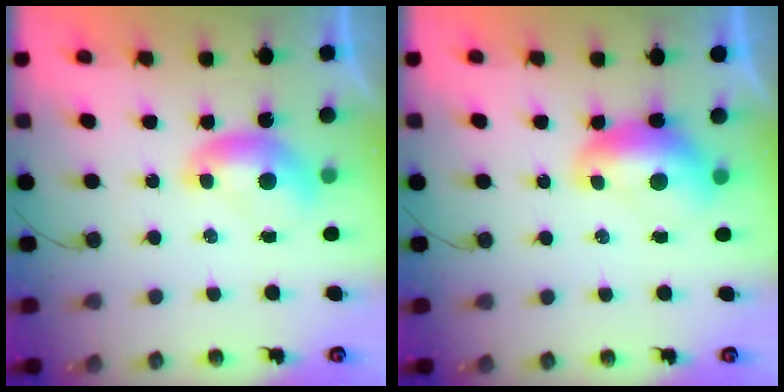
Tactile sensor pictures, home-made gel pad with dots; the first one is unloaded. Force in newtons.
{"total": 1.6, "press": 1.4, "slide": 0.6}